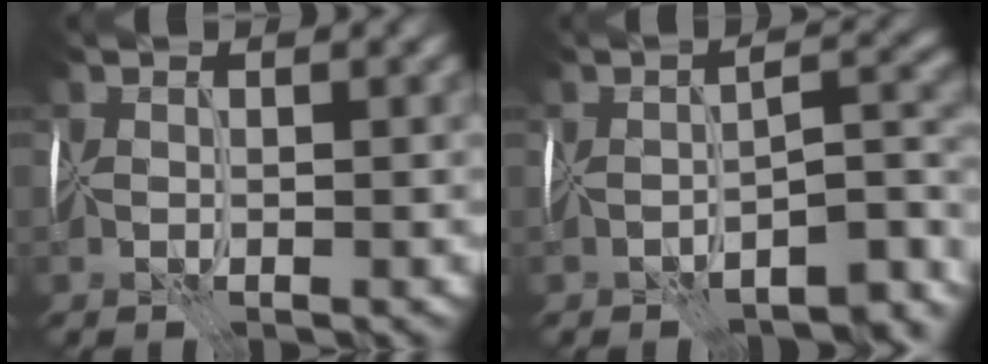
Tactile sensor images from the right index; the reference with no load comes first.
{"total": 7.7, "force": [-5.6, 2.7, 4.5], "torque": [-0.050, -0.003, -0.077]}